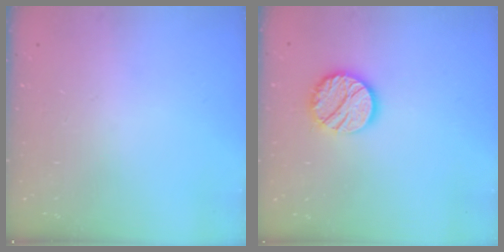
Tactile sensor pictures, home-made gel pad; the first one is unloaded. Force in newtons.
{"total": 13.5, "press": 13.5, "slide": 0.6}